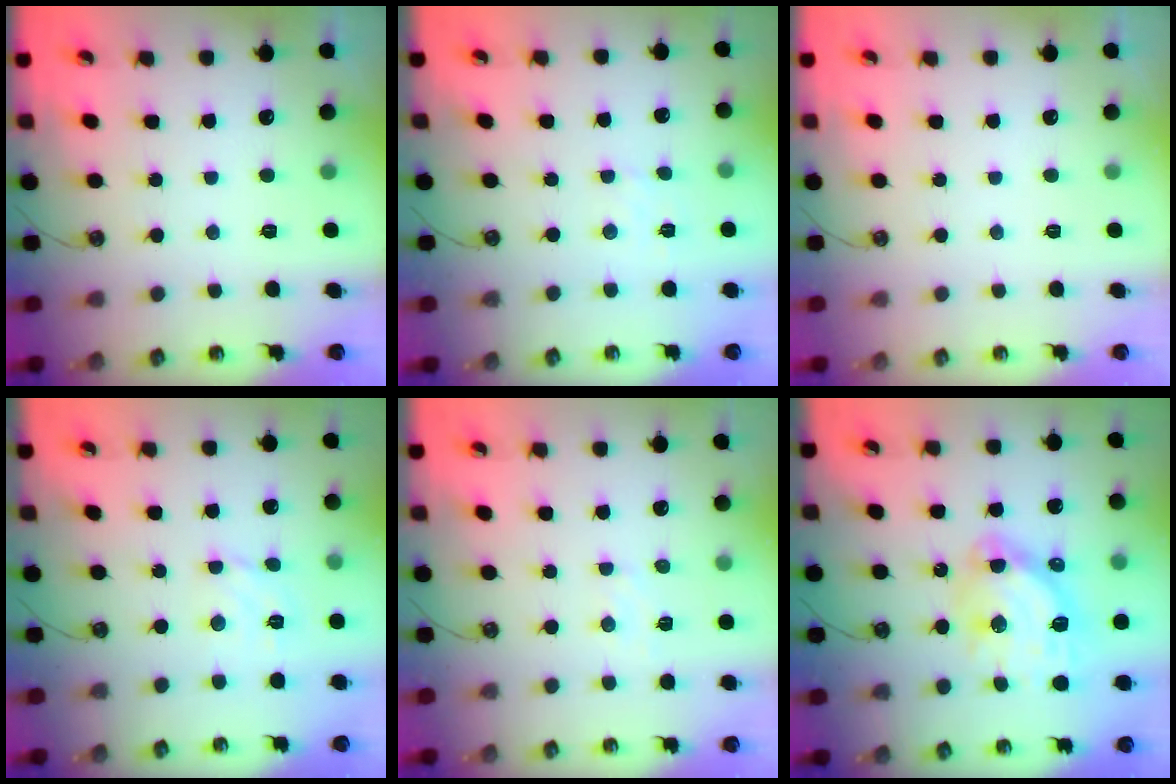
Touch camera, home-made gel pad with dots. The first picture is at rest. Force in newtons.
{"total": 1.6, "press": 1.5, "slide": 0.4}
{"total": 0.0}
{"total": 4.2, "press": 4.2, "slide": 0.4}
{"total": 4.6, "press": 4.6, "slide": 0.5}
{"total": 14.7, "press": 14.6, "slide": 1.6}